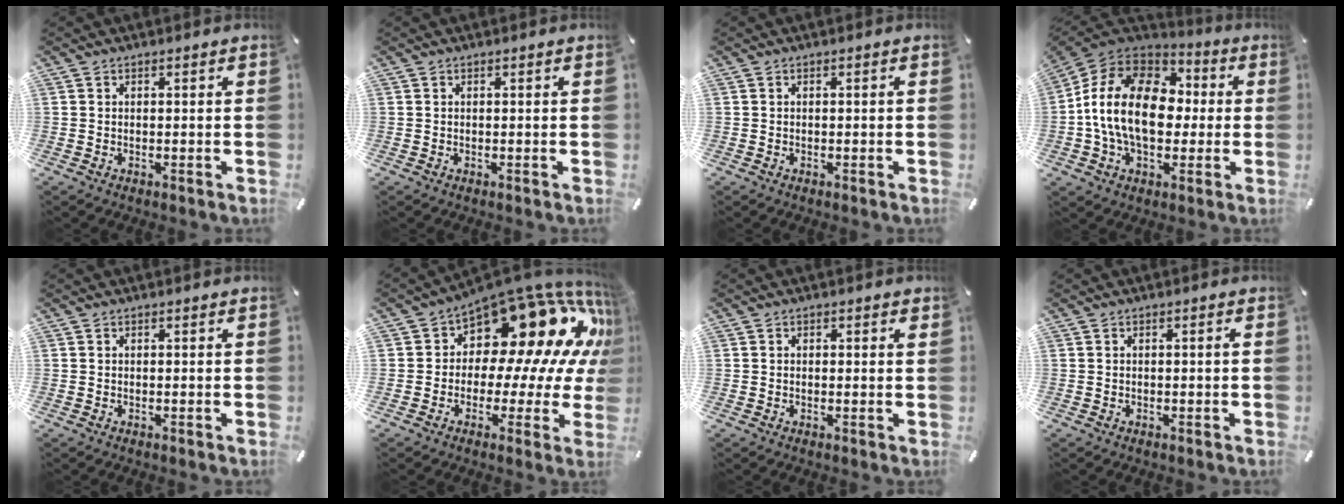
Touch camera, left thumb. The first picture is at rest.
{"total": 0.0}
{"total": 0.6, "force": [-0.2, 0.2, 0.5], "torque": [-0.010, -0.001, -0.004]}
{"total": 18.7, "force": [-0.8, 13.4, 13.0], "torque": [-0.262, 0.022, -0.016]}
{"total": 0.0}
{"total": 18.9, "force": [8.3, 10.6, 13.2], "torque": [-0.193, -0.082, 0.137]}
{"total": 0.7, "force": [0.2, 0.3, 0.6], "torque": [-0.003, -0.001, 0.000]}
{"total": 0.7, "force": [-0.2, 0.1, 0.7], "torque": [-0.012, -0.001, -0.003]}